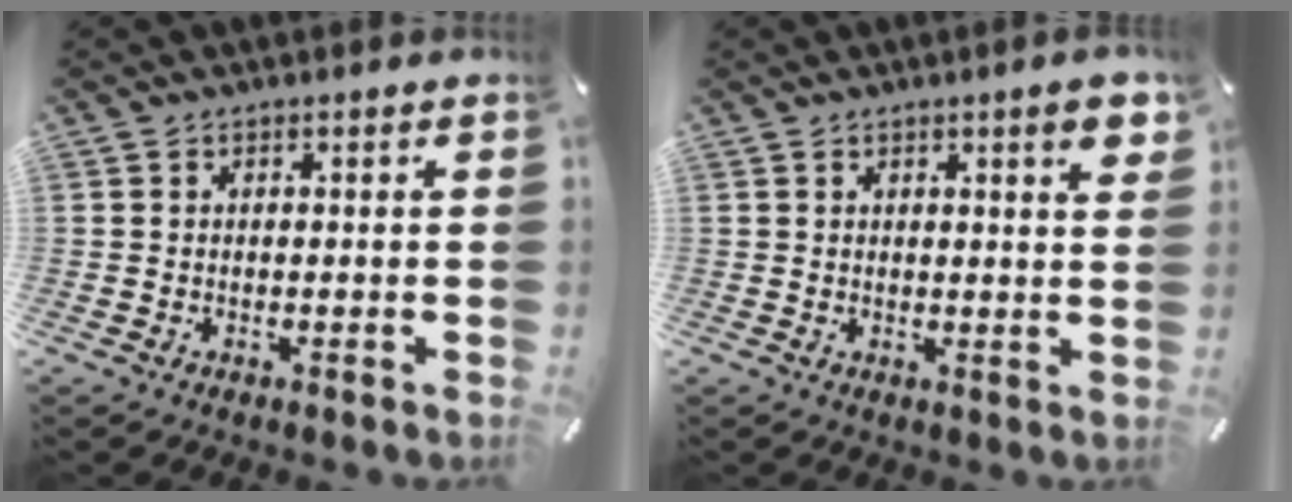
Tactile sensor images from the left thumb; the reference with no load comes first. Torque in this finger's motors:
{"motor_torque": [0.75, 0.92, 0.62, -0.54, 0.11]}